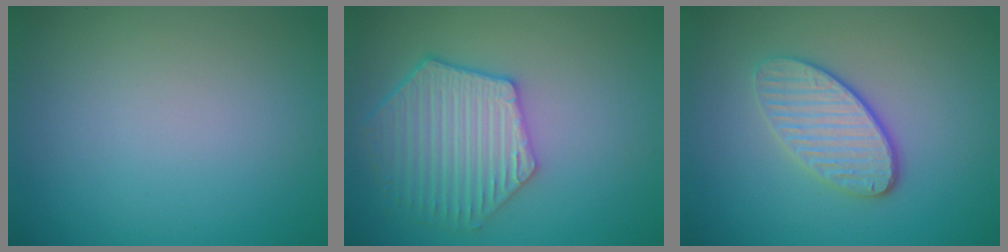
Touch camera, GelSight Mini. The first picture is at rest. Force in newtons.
{"total": 5.4, "press": 4.9, "slide": 2.3}
{"total": 3.7, "press": 3.2, "slide": 1.9}